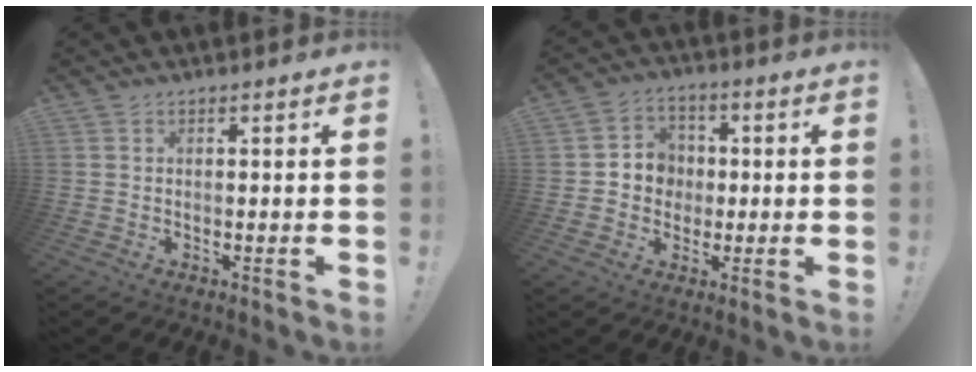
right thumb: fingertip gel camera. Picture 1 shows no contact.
{"total": 7.4, "force": [-0.4, 7.1, 2.0], "torque": [-0.033, 0.008, -0.002]}